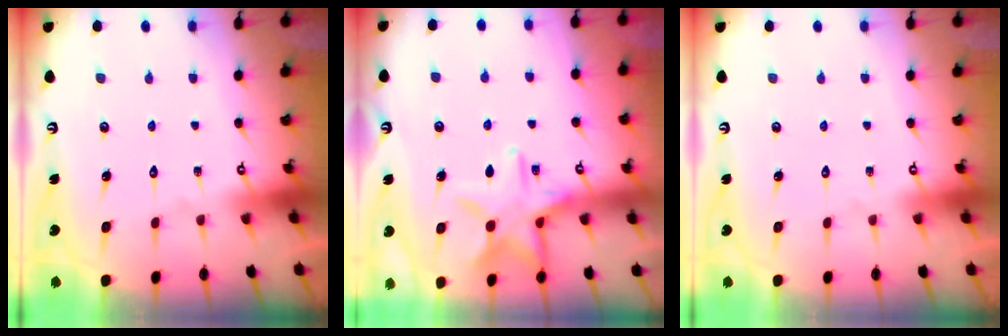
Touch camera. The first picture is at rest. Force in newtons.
{"total": 14.3, "press": 14.3, "slide": 1.0}
{"total": 0.0}